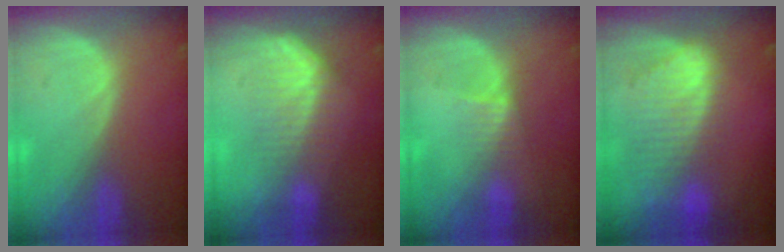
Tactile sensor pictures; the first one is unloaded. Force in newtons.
{"total": 7.6, "press": 6.5, "slide": 3.9}
{"total": 2.6, "press": 2.4, "slide": 0.9}
{"total": 9.1, "press": 8.0, "slide": 4.3}